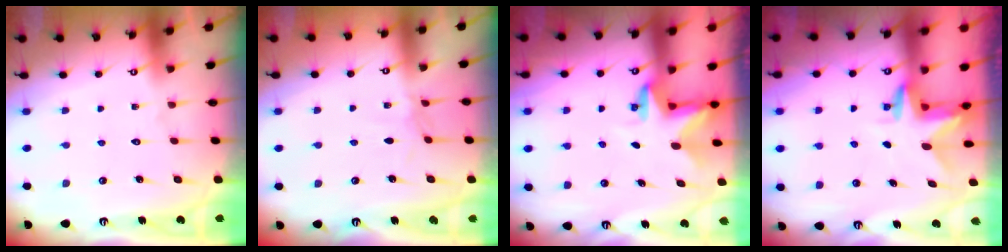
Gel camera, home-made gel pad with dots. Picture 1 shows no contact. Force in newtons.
{"total": 2.3, "press": 2.2, "slide": 0.4}
{"total": 2.8, "press": 2.8, "slide": 0.2}
{"total": 3.1, "press": 3.1, "slide": 0.2}